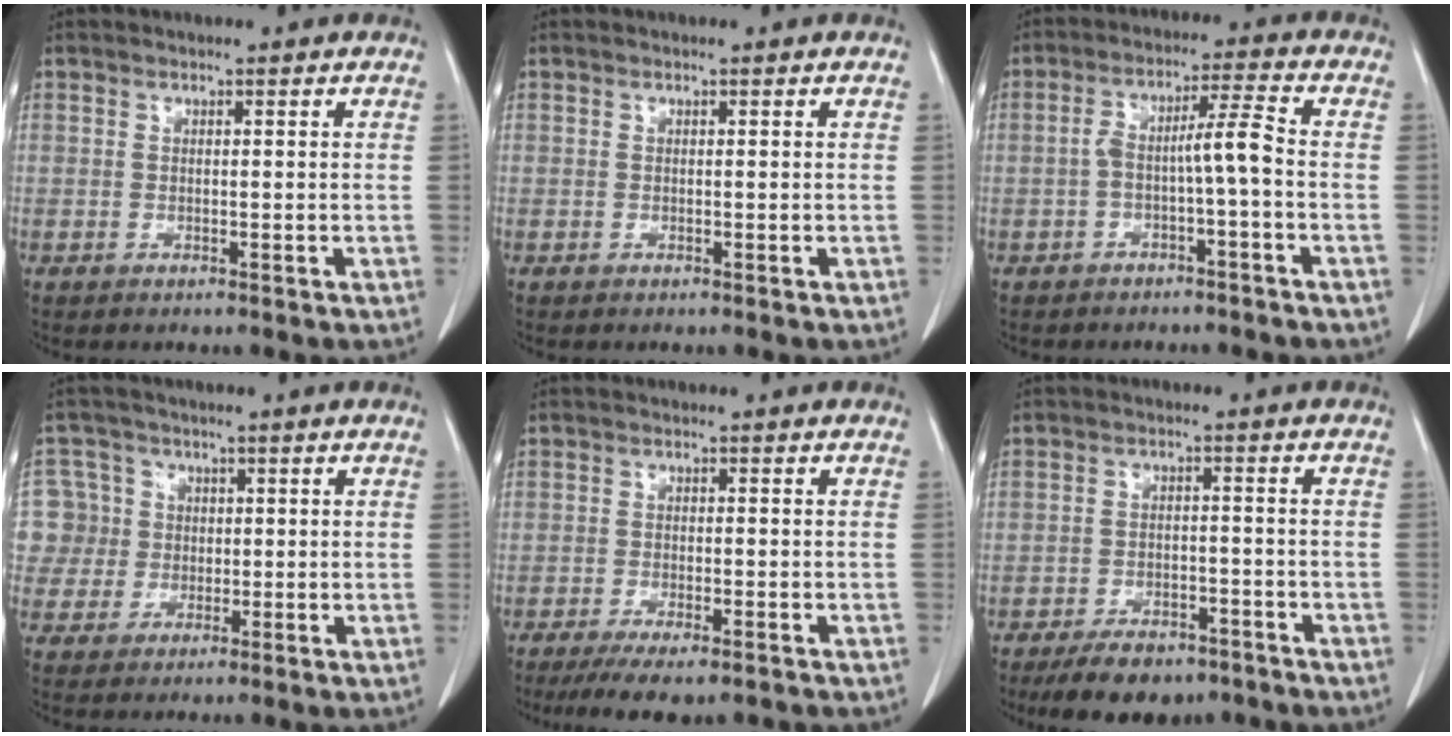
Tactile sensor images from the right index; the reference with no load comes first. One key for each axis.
{"total": 0.0}
{"total": 5.6, "fx": -1.4, "fy": 0.0, "fz": 5.4, "tx": -0.100, "ty": 0.030, "tz": -0.016}
{"total": 7.0, "fx": 0.7, "fy": 6.9, "fz": -0.1, "tx": 0.002, "ty": 0.032, "tz": 0.024}
{"total": 7.9, "fx": -6.1, "fy": 2.0, "fz": 4.7, "tx": -0.068, "ty": -0.013, "tz": -0.093}
{"total": 8.4, "fx": -6.3, "fy": 4.0, "fz": 3.7, "tx": -0.058, "ty": 0.001, "tz": -0.098}